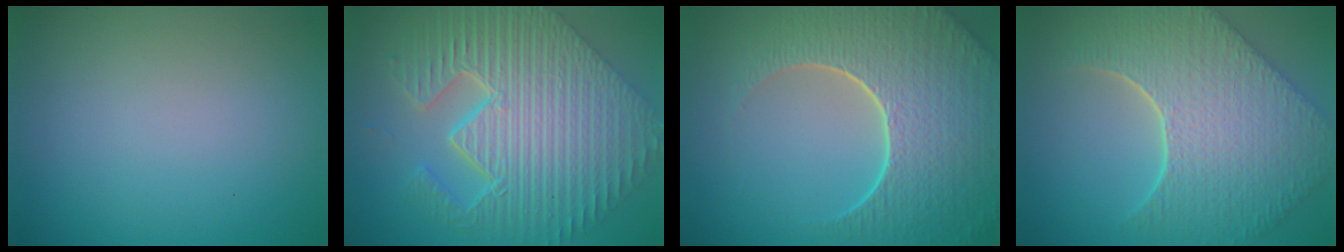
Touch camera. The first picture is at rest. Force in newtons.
{"total": 11.6, "press": 7.8, "slide": 8.6}
{"total": 9.4, "press": 6.7, "slide": 6.6}
{"total": 9.7, "press": 7.0, "slide": 6.7}